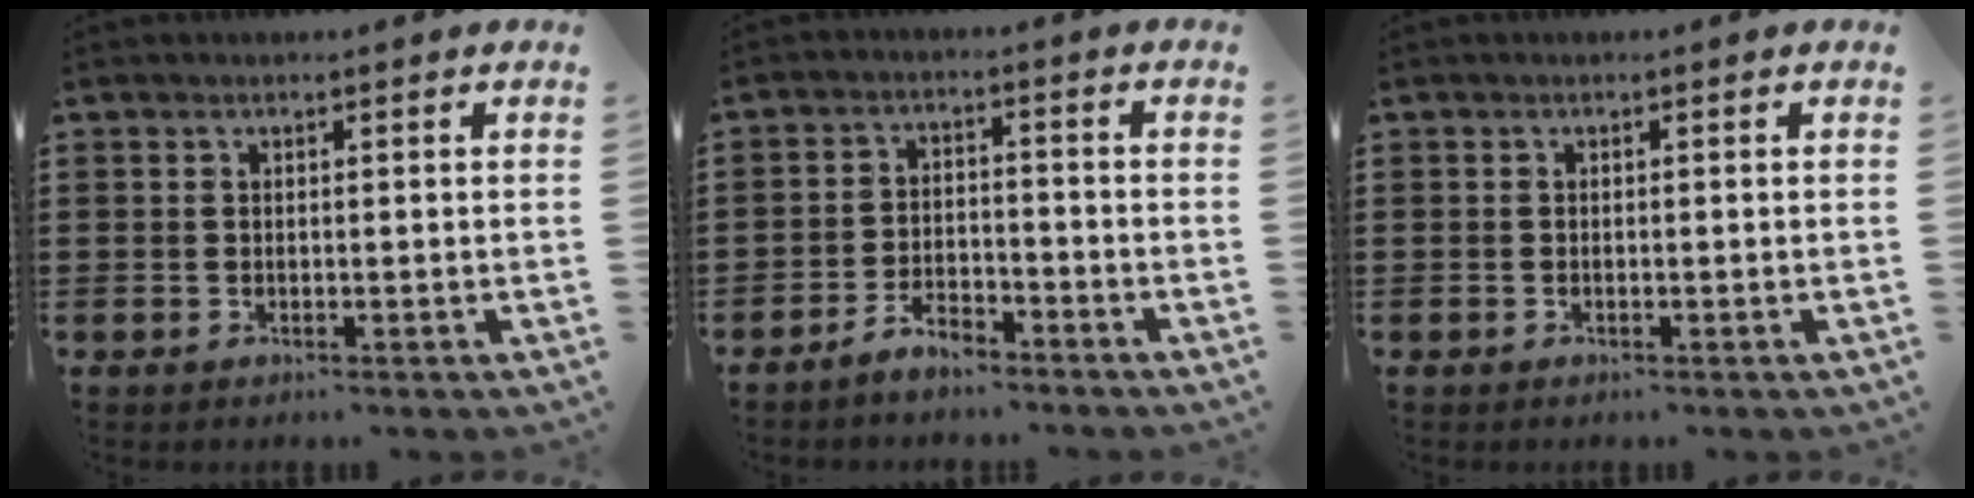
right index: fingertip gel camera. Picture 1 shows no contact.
{"total": 4.1, "force": [-3.8, 1.0, 1.0], "torque": [-0.025, 0.010, -0.077]}
{"total": 0.0}